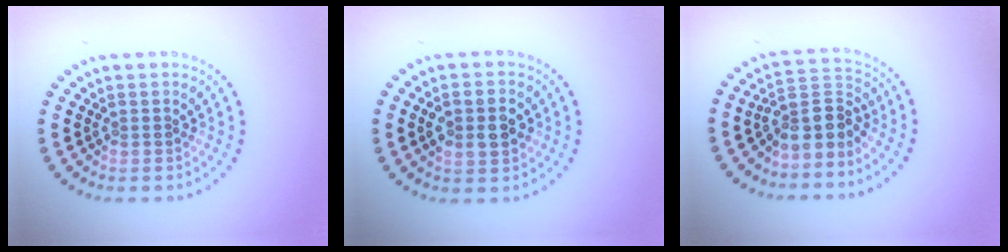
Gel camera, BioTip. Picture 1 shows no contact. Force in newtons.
{"total": 3.4, "press": 3.4, "slide": 0.2}
{"total": 3.7, "press": 2.9, "slide": 2.3}